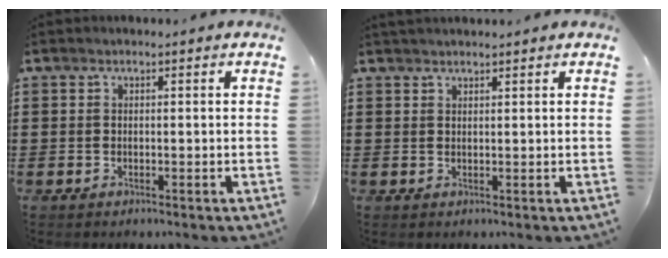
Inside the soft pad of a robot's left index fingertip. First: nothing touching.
{"total": 1.2, "force": [1.2, 0.0, 0.2], "torque": [-0.006, 0.000, 0.023]}